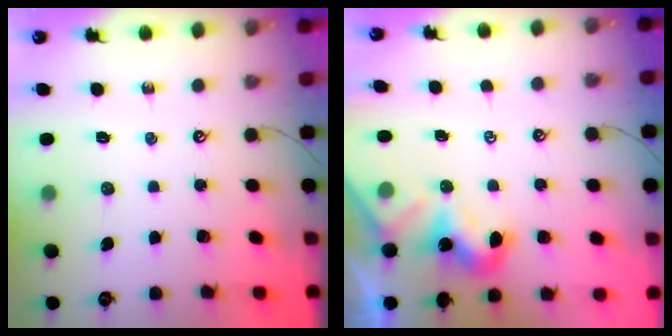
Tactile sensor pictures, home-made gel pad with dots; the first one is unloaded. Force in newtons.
{"total": 1.8, "press": 1.8, "slide": 0.5}